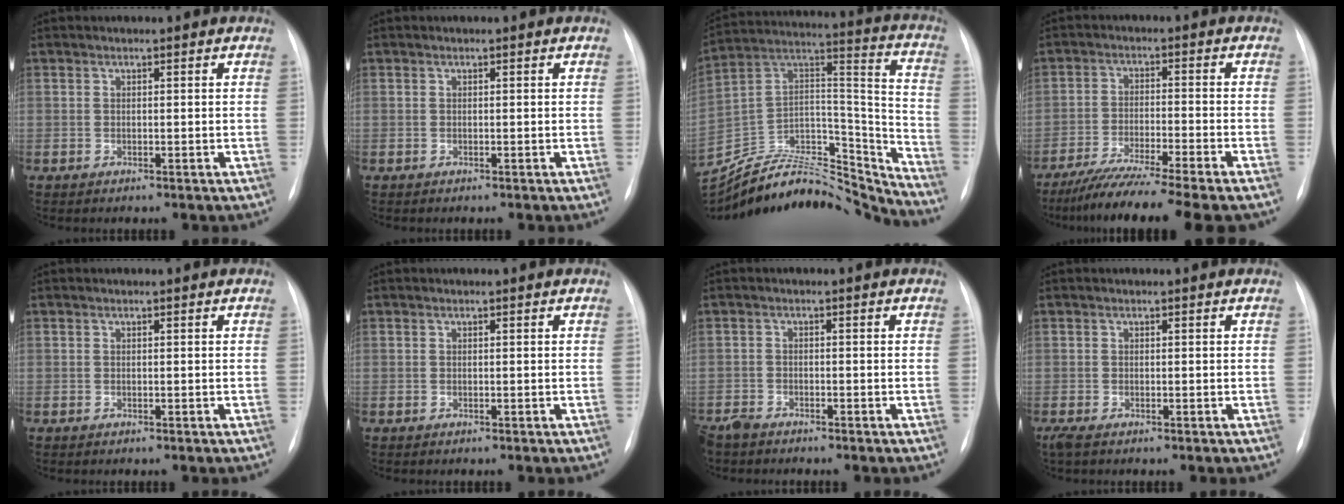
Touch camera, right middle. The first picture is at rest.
{"total": 0.0}
{"total": 29.4, "force": [-27.8, 5.2, 8.0], "torque": [-0.156, 0.023, -0.434]}
{"total": 13.1, "force": [-10.8, -0.8, 7.4], "torque": [-0.114, -0.038, -0.171]}
{"total": 0.0}
{"total": 0.0}
{"total": 2.8, "force": [-2.6, 0.8, 0.7], "torque": [-0.011, -0.006, -0.049]}
{"total": 1.4, "force": [-0.9, 0.3, 1.0], "torque": [-0.026, -0.008, -0.018]}